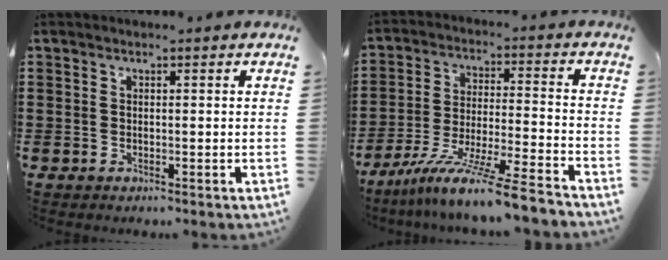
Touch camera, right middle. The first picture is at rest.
{"total": 11.3, "force": [-9.5, -0.6, 6.0], "torque": [-0.106, 0.007, -0.184]}